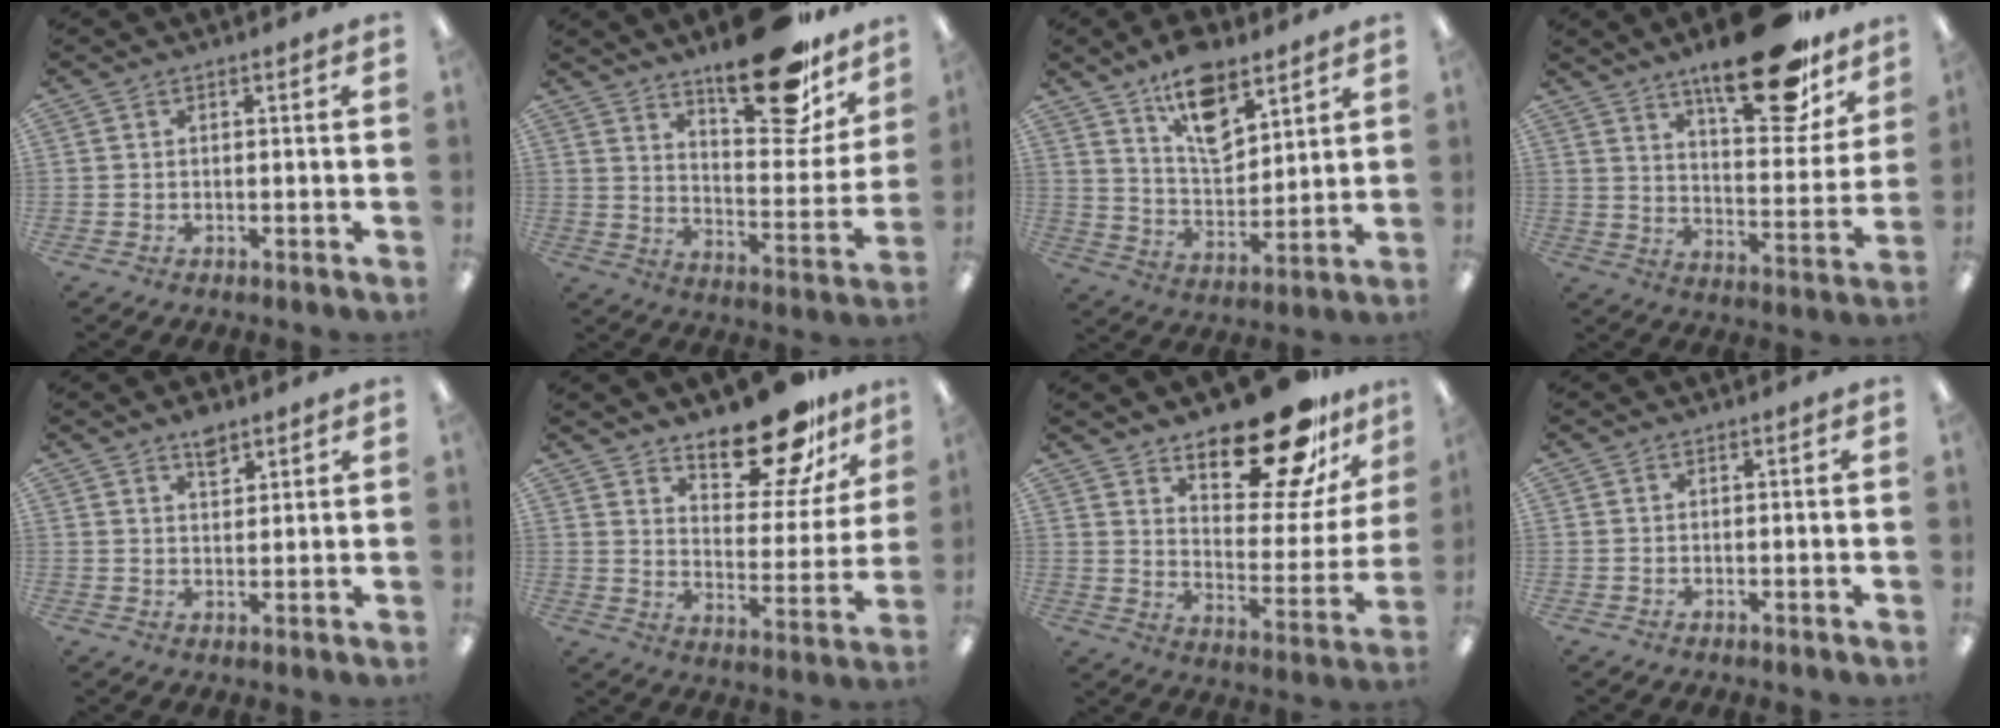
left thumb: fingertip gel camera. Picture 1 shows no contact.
{"total": 22.4, "force": [16.5, 8.1, 12.7], "torque": [-0.167, -0.114, 0.273]}
{"total": 13.6, "force": [9.4, 6.4, 7.4], "torque": [-0.121, -0.048, 0.168]}
{"total": 23.0, "force": [16.1, 8.0, 14.3], "torque": [-0.200, -0.100, 0.260]}
{"total": 4.6, "force": [3.4, 2.2, 2.3], "torque": [-0.020, -0.019, 0.056]}
{"total": 18.8, "force": [15.0, 7.2, 8.7], "torque": [-0.122, -0.111, 0.254]}
{"total": 21.7, "force": [17.1, 7.6, 11.0], "torque": [-0.152, -0.127, 0.285]}
{"total": 0.0}